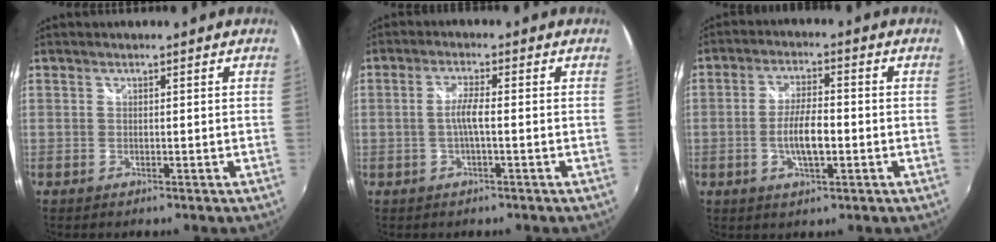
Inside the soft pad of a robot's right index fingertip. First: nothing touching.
{"total": 3.1, "force": [-0.7, 0.0, 3.0], "torque": [-0.059, 0.003, -0.013]}
{"total": 6.6, "force": [-1.7, 2.0, 6.0], "torque": [-0.117, -0.001, -0.028]}